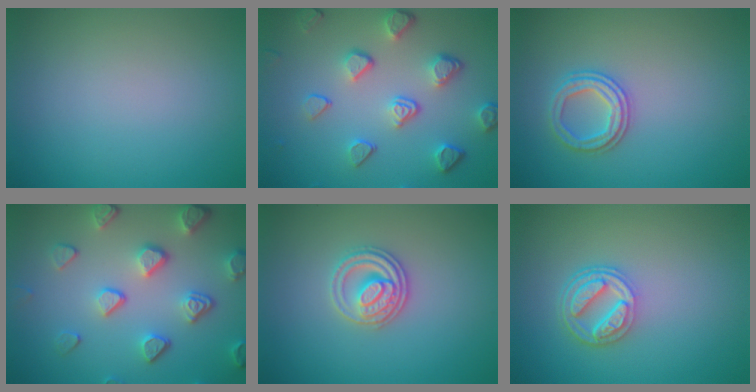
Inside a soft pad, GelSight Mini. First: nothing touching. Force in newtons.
{"total": 4.8, "press": 3.7, "slide": 3.1}
{"total": 2.5, "press": 2.4, "slide": 0.6}
{"total": 5.0, "press": 4.0, "slide": 2.9}
{"total": 3.0, "press": 2.8, "slide": 0.9}
{"total": 4.1, "press": 3.2, "slide": 2.7}